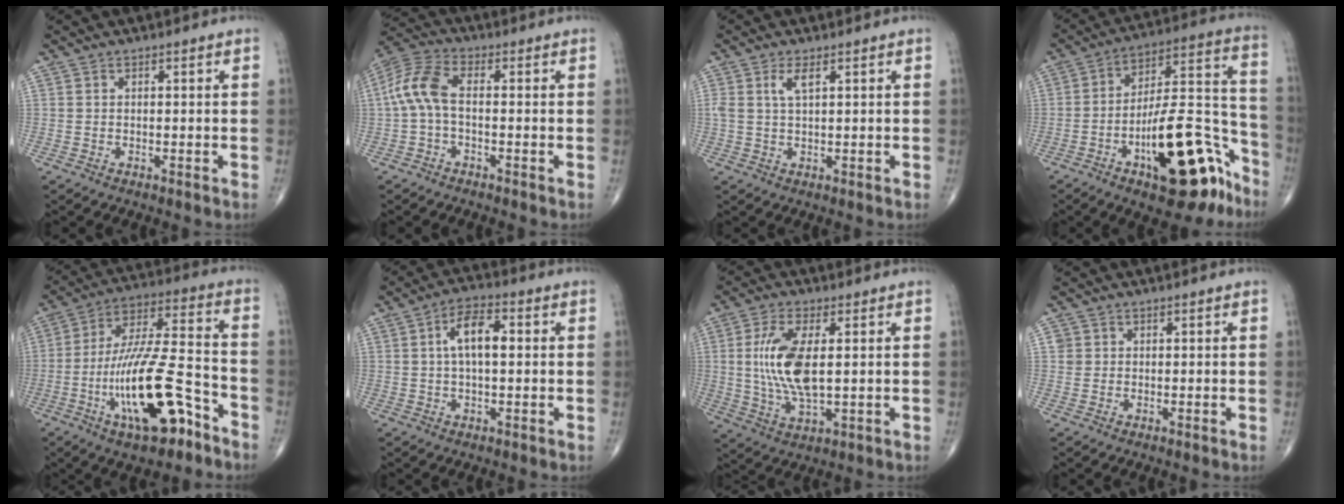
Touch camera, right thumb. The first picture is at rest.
{"total": 8.0, "force": [-0.5, 3.9, 6.9], "torque": [-0.161, 0.028, -0.019]}
{"total": 2.9, "force": [1.2, 0.9, 2.5], "torque": [-0.056, -0.001, 0.029]}
{"total": 22.8, "force": [-11.7, 8.5, 17.6], "torque": [-0.209, 0.097, -0.172]}
{"total": 20.3, "force": [-8.8, 6.8, 17.0], "torque": [-0.312, 0.058, -0.144]}
{"total": 7.6, "force": [1.1, 3.4, 6.6], "torque": [-0.114, 0.016, 0.014]}
{"total": 11.7, "force": [1.3, 4.7, 10.6], "torque": [-0.220, -0.013, 0.030]}
{"total": 1.5, "force": [0.4, 1.5, 0.2], "torque": [0.009, 0.001, 0.004]}